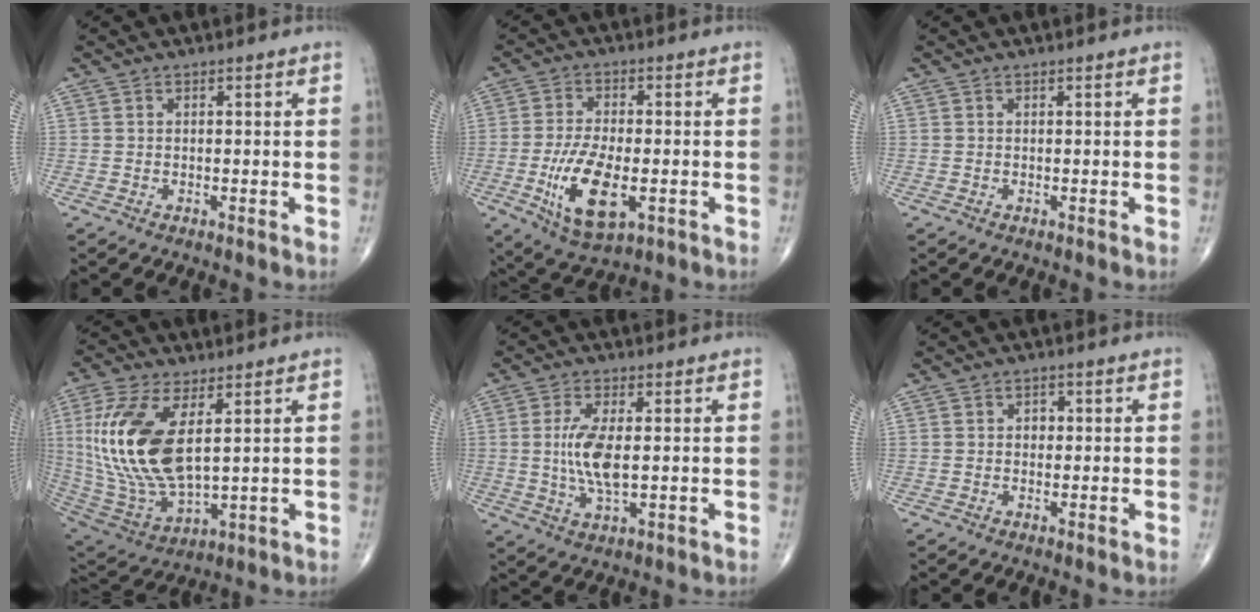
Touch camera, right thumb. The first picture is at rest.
{"total": 12.2, "force": [-3.3, 5.5, 10.4], "torque": [-0.198, -0.004, -0.051]}
{"total": 0.0}
{"total": 20.1, "force": [4.2, 9.3, 17.3], "torque": [-0.370, -0.025, 0.092]}
{"total": 8.2, "force": [0.3, 3.1, 7.6], "torque": [-0.162, -0.012, 0.008]}
{"total": 1.6, "force": [0.1, 1.3, 0.9], "torque": [-0.003, 0.004, -0.004]}